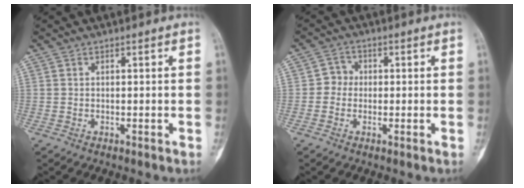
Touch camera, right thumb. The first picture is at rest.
{"total": 3.0, "force": [-0.3, 2.8, 1.0], "torque": [0.004, 0.010, -0.015]}